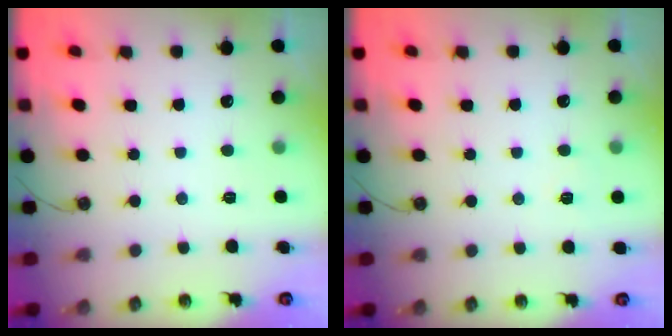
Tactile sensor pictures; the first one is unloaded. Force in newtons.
{"total": 4.0, "press": 3.3, "slide": 2.4}